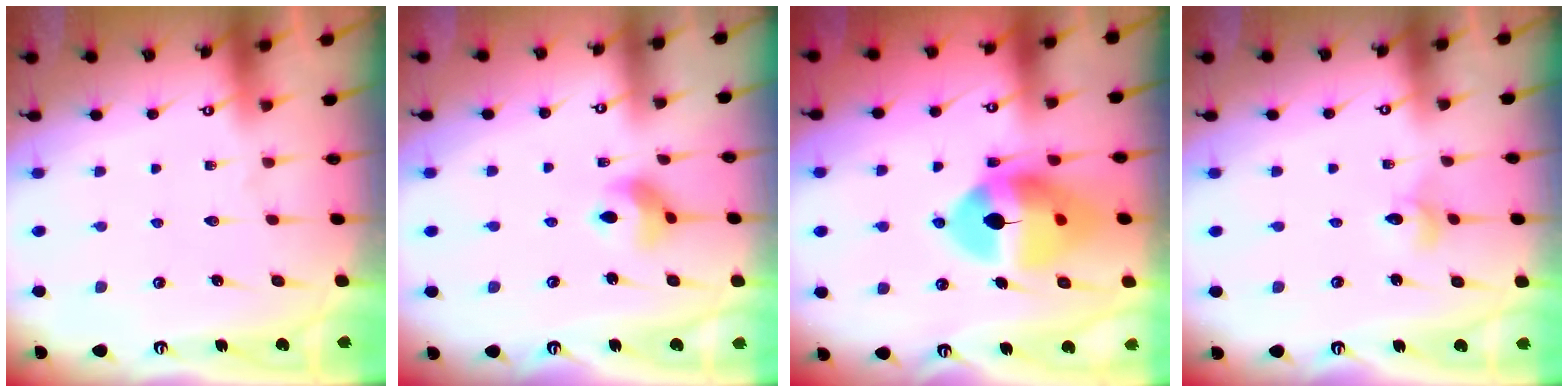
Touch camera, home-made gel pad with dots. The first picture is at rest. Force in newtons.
{"total": 6.9, "press": 6.9, "slide": 0.5}
{"total": 15.7, "press": 15.6, "slide": 2.0}
{"total": 3.1, "press": 3.0, "slide": 0.4}